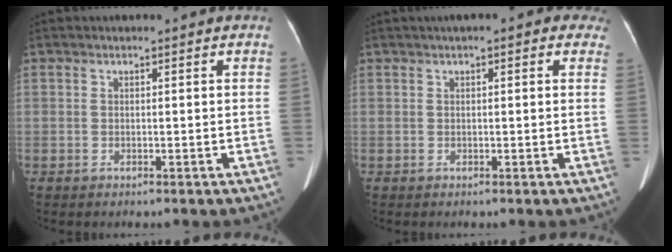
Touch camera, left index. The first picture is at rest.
{"total": 5.6, "force": [3.7, 1.9, 3.7], "torque": [-0.032, 0.029, 0.038]}